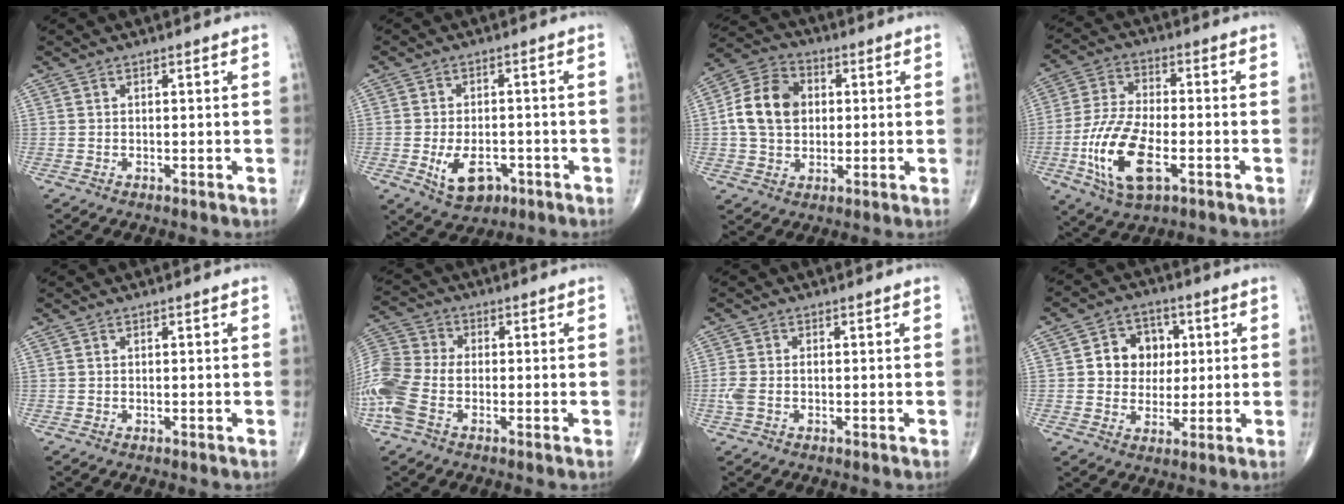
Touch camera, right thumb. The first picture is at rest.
{"total": 7.6, "force": [-2.8, 4.8, 5.3], "torque": [-0.074, 0.008, -0.035]}
{"total": 11.7, "force": [1.0, 9.0, 7.5], "torque": [-0.119, 0.016, 0.012]}
{"total": 14.8, "force": [-4.7, 6.8, 12.3], "torque": [-0.250, 0.011, -0.084]}
{"total": 0.0}
{"total": 12.1, "force": [-3.5, 7.6, 8.8], "torque": [-0.226, 0.016, -0.076]}
{"total": 3.1, "force": [-0.6, 1.8, 2.4], "torque": [-0.073, 0.006, -0.012]}
{"total": 9.1, "force": [1.5, 7.8, 4.6], "torque": [-0.021, 0.004, 0.021]}